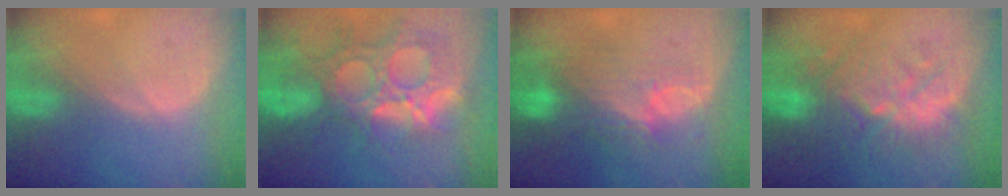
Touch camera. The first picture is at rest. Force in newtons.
{"total": 14.5, "press": 12.1, "slide": 7.9}
{"total": 9.5, "press": 8.3, "slide": 4.6}
{"total": 9.9, "press": 9.5, "slide": 2.5}